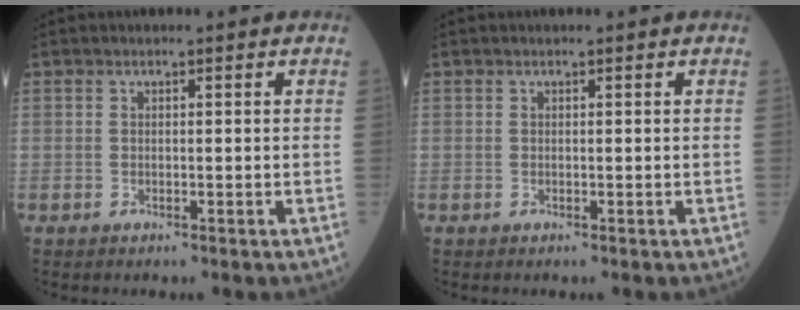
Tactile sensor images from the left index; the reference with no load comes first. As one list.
[{"total": 0.0}]